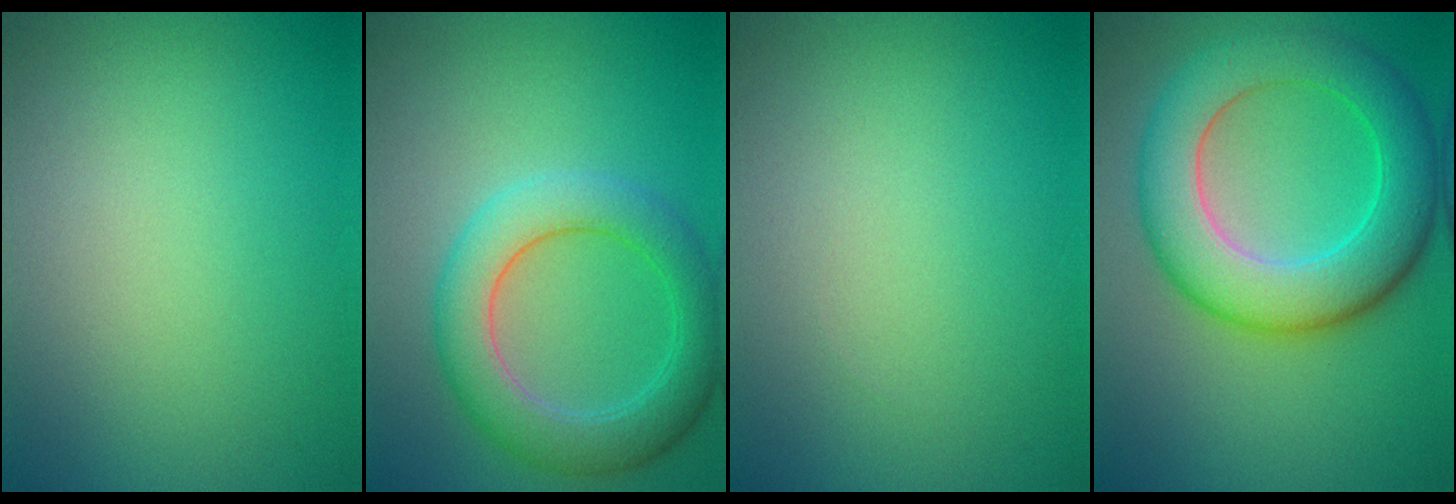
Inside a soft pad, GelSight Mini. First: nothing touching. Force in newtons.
{"total": 5.5, "press": 5.5, "slide": 0.5}
{"total": 0.0}
{"total": 8.5, "press": 8.5, "slide": 0.6}